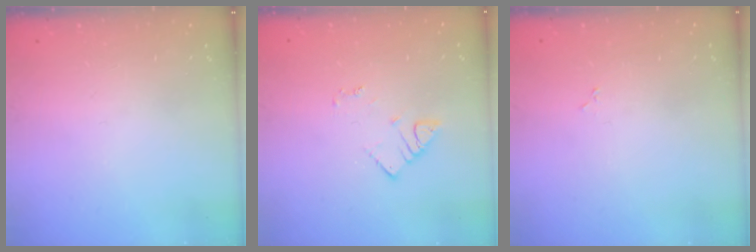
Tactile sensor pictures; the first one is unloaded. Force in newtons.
{"total": 3.4, "press": 3.4, "slide": 0.6}
{"total": 1.9, "press": 1.9, "slide": 0.3}